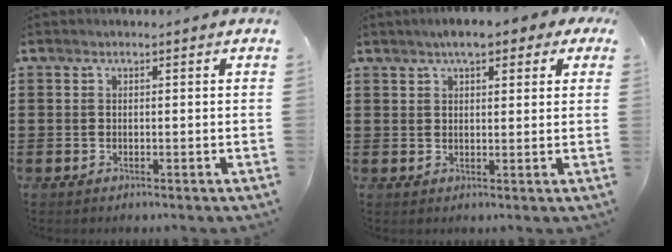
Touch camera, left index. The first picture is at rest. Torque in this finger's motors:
{"motor_torque": [1.77, -0.37, 0.76, 0.13]}